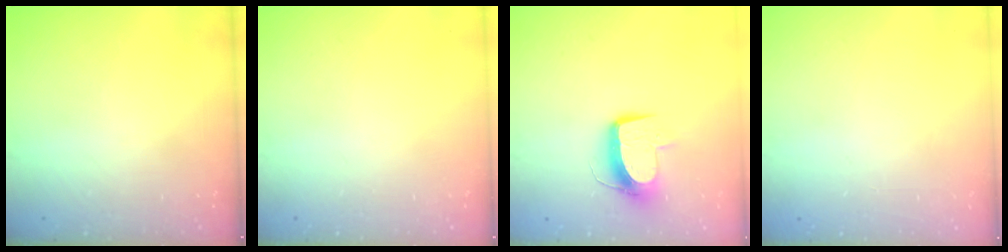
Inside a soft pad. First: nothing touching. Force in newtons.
{"total": 0.0}
{"total": 9.7, "press": 9.7, "slide": 0.6}
{"total": 0.0}